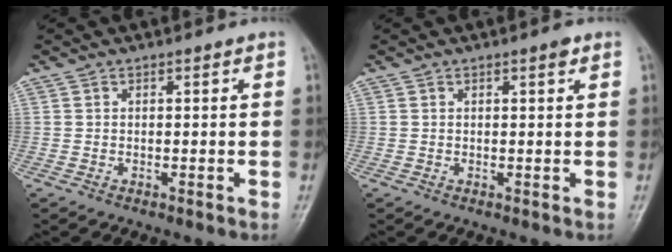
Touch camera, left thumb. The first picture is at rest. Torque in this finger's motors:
{"motor_torque": [0.06, 0.01, 0.04, -0.07, 0.00]}